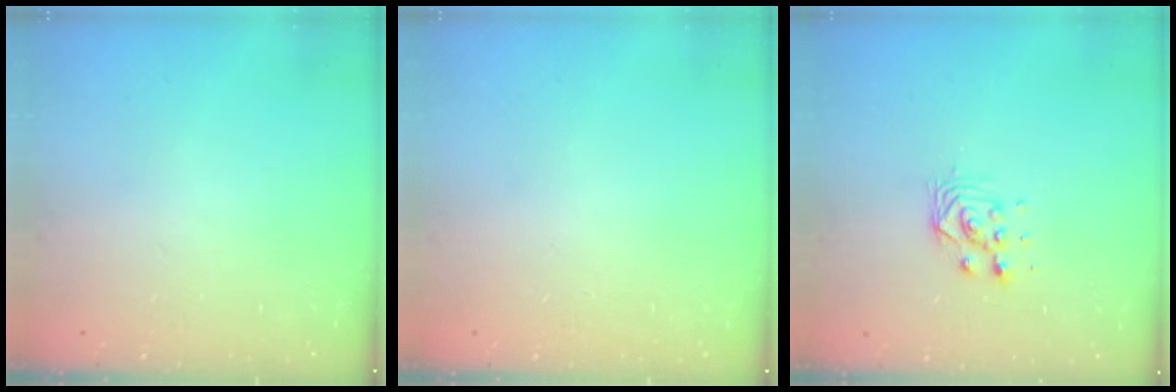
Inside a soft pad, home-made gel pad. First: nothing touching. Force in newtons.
{"total": 0.0}
{"total": 3.5, "press": 3.4, "slide": 0.8}